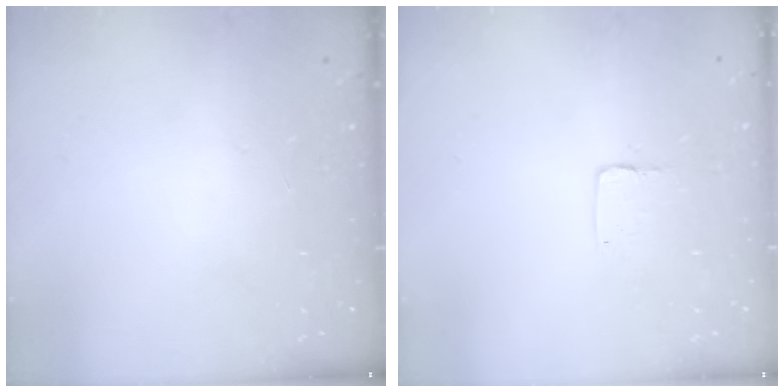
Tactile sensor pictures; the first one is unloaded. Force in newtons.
{"total": 2.0, "press": 2.0, "slide": 0.2}